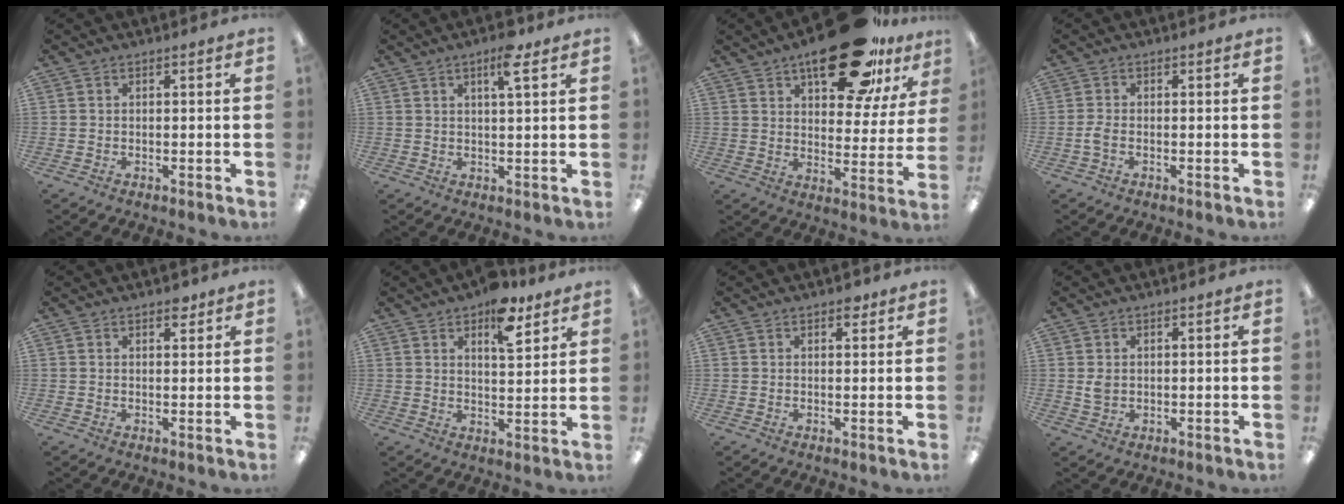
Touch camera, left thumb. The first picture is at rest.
{"total": 6.0, "force": [3.5, 1.3, 4.7], "torque": [-0.079, -0.004, 0.054]}
{"total": 22.8, "force": [14.5, 9.9, 14.6], "torque": [-0.193, -0.074, 0.233]}
{"total": 2.2, "force": [-0.5, 1.1, 1.8], "torque": [-0.032, 0.004, -0.008]}
{"total": 2.7, "force": [2.0, 1.4, 1.2], "torque": [-0.002, -0.008, 0.031]}
{"total": 10.2, "force": [6.9, 4.5, 6.1], "torque": [-0.073, -0.035, 0.114]}
{"total": 2.3, "force": [1.6, 1.2, 1.1], "torque": [0.001, -0.006, 0.023]}
{"total": 2.6, "force": [0.7, 2.0, 1.5], "torque": [-0.022, 0.001, 0.010]}